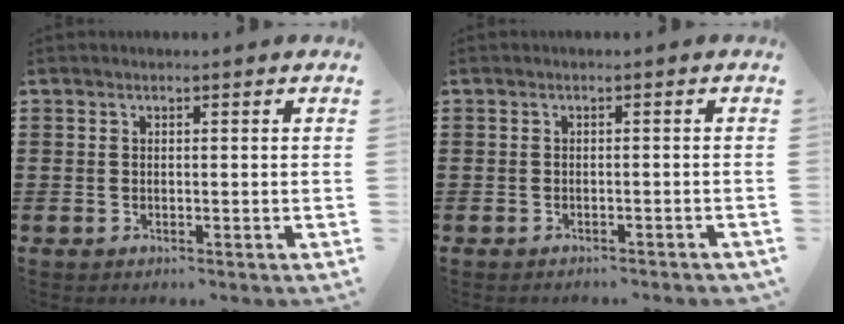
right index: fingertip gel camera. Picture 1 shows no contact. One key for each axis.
{"total": 0.8, "fx": -0.8, "fy": 0.1, "fz": 0.2, "tx": -0.006, "ty": -0.001, "tz": -0.017}